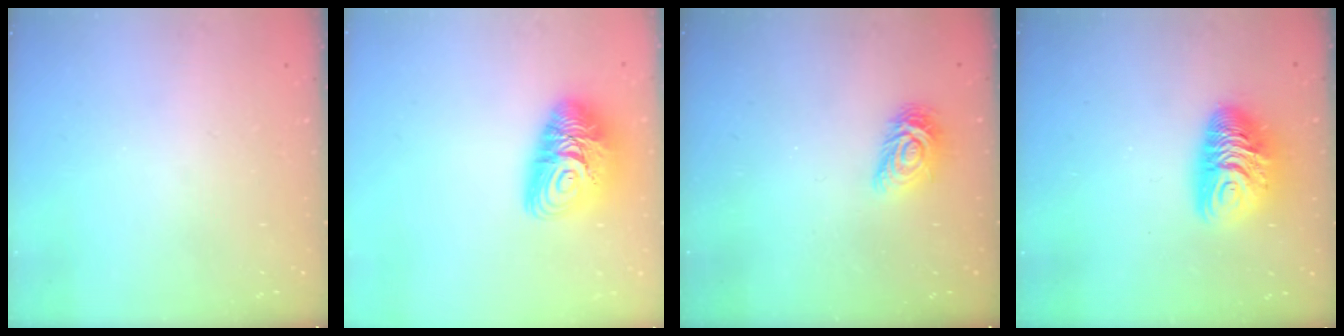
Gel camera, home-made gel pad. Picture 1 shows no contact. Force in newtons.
{"total": 14.3, "press": 14.2, "slide": 1.1}
{"total": 9.6, "press": 9.6, "slide": 0.3}
{"total": 11.0, "press": 11.0, "slide": 0.9}